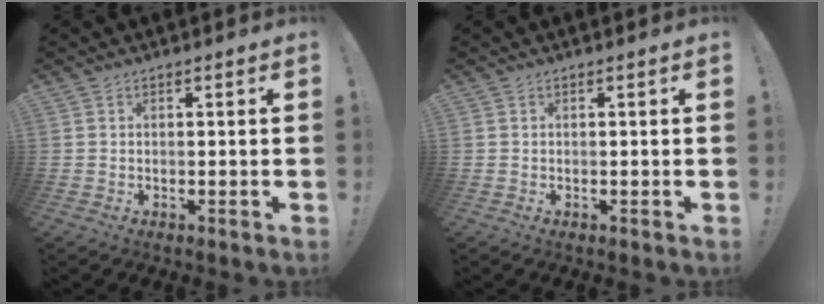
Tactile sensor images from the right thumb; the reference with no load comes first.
{"total": 0.0}